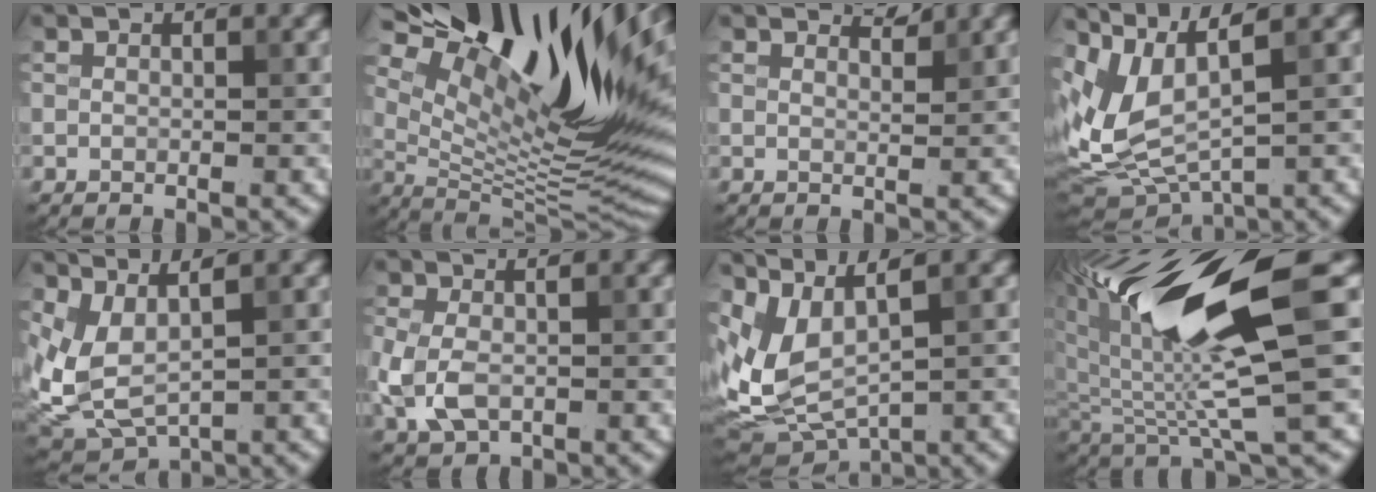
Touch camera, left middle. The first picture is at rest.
{"total": 17.7, "force": [9.6, 5.8, 13.6], "torque": [-0.234, 0.021, 0.168]}
{"total": 1.5, "force": [1.5, 0.1, 0.3], "torque": [-0.002, 0.001, 0.021]}
{"total": 6.6, "force": [2.1, 2.4, 5.8], "torque": [-0.133, -0.001, 0.050]}
{"total": 4.3, "force": [1.7, 1.8, 3.5], "torque": [-0.090, -0.012, 0.047]}
{"total": 4.6, "force": [-1.0, 2.9, 3.4], "torque": [-0.092, -0.007, -0.019]}
{"total": 5.8, "force": [1.8, 2.5, 4.9], "torque": [-0.119, -0.007, 0.050]}
{"total": 14.3, "force": [4.5, 3.5, 13.1], "torque": [-0.249, -0.003, 0.086]}